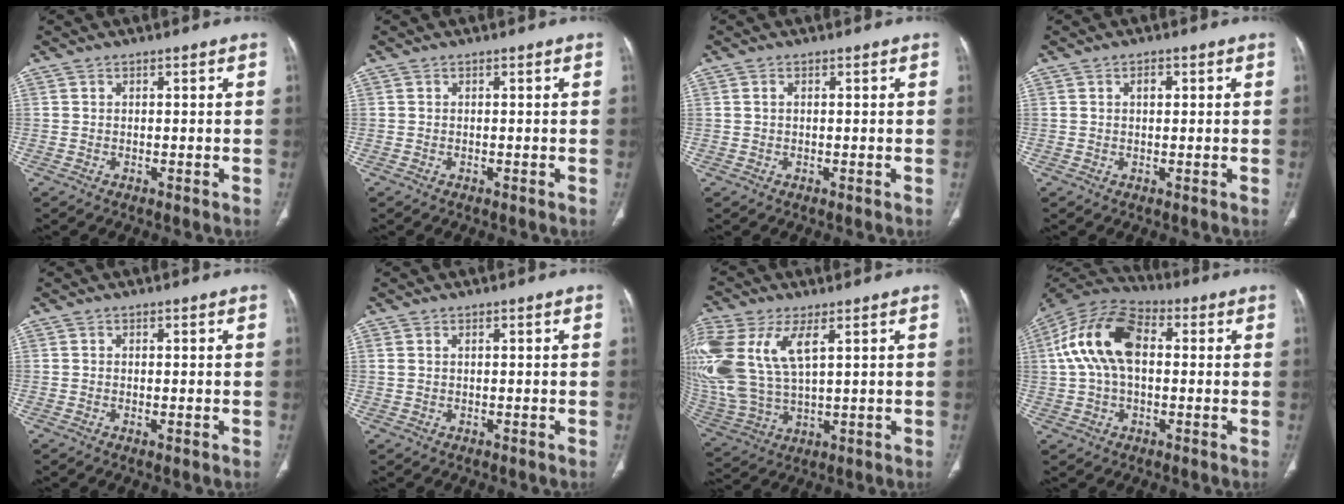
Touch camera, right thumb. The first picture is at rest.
{"total": 0.0}
{"total": 0.7, "force": [0.1, 0.4, 0.5], "torque": [-0.011, 0.002, 0.002]}
{"total": 1.8, "force": [0.6, 1.0, 1.4], "torque": [-0.021, 0.000, 0.009]}
{"total": 0.7, "force": [-0.2, 0.2, 0.7], "torque": [-0.017, -0.004, -0.003]}
{"total": 1.1, "force": [0.4, 0.5, 0.8], "torque": [-0.026, 0.010, 0.016]}
{"total": 20.9, "force": [6.9, 10.7, 16.5], "torque": [-0.411, -0.008, 0.141]}
{"total": 15.5, "force": [2.1, 9.2, 12.3], "torque": [-0.240, 0.037, 0.030]}